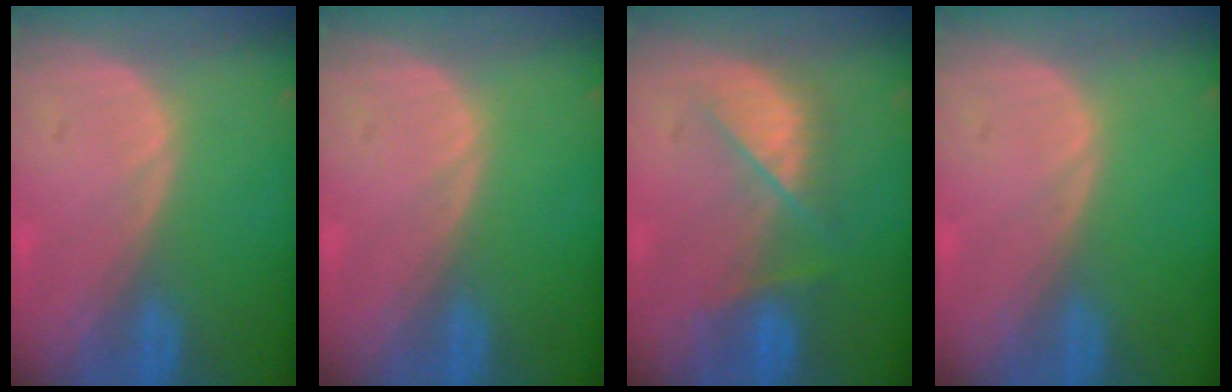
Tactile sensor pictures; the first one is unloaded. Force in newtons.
{"total": 0.0}
{"total": 5.6, "press": 5.6, "slide": 0.9}
{"total": 0.0}